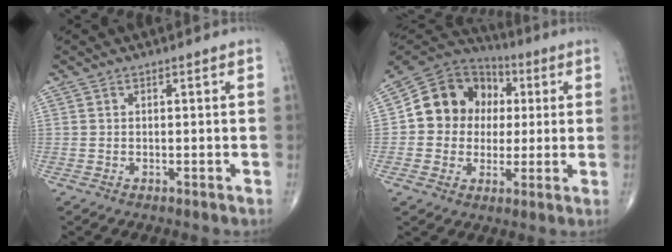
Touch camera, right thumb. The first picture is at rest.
{"total": 14.5, "force": [1.5, 12.8, 6.7], "torque": [-0.075, 0.022, 0.019]}